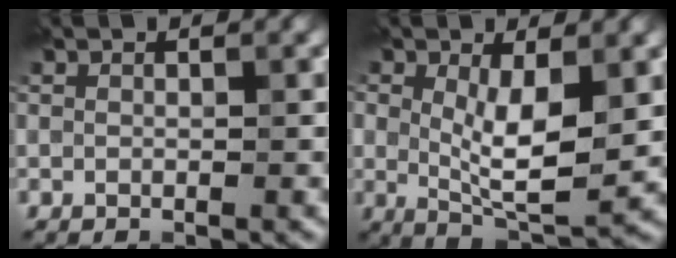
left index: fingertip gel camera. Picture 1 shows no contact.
{"total": 5.9, "force": [0.5, 2.6, 5.3], "torque": [-0.107, -0.011, 0.014]}